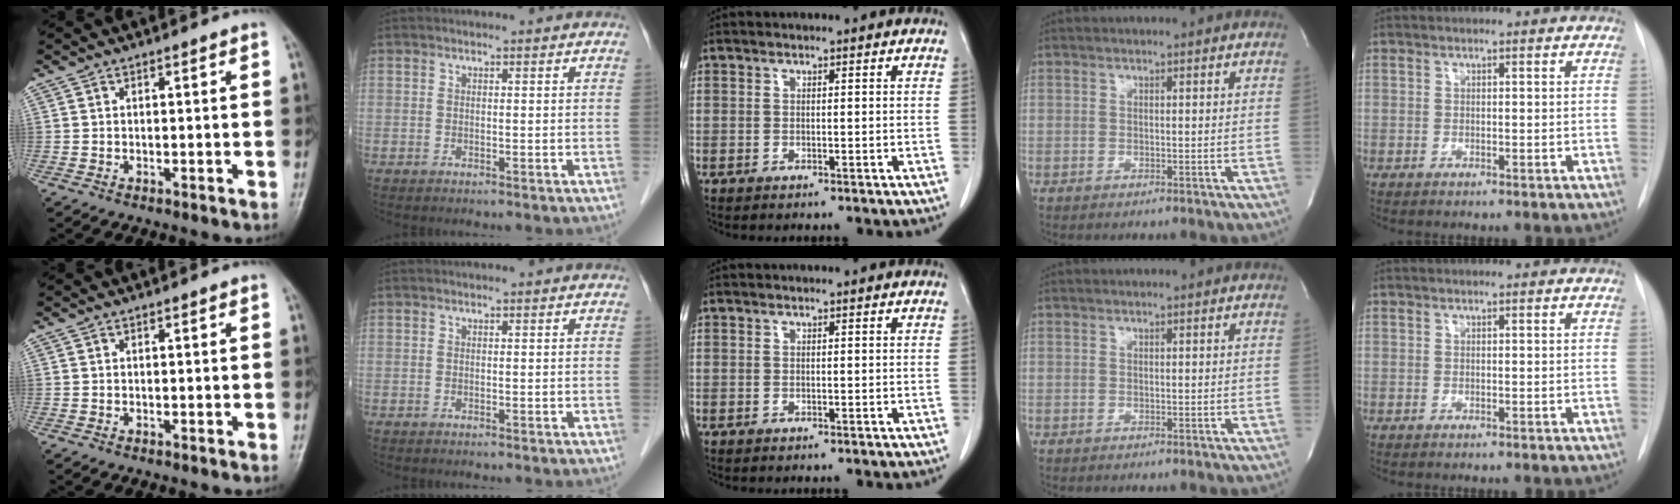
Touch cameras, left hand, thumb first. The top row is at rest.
{}